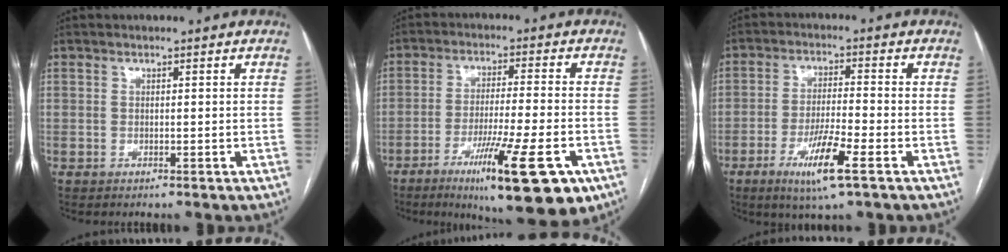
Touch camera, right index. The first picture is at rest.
{"total": 16.5, "force": [-8.6, 1.4, 14.0], "torque": [-0.186, -0.033, -0.131]}
{"total": 8.2, "force": [-4.2, 0.3, 7.1], "torque": [-0.137, -0.015, -0.074]}